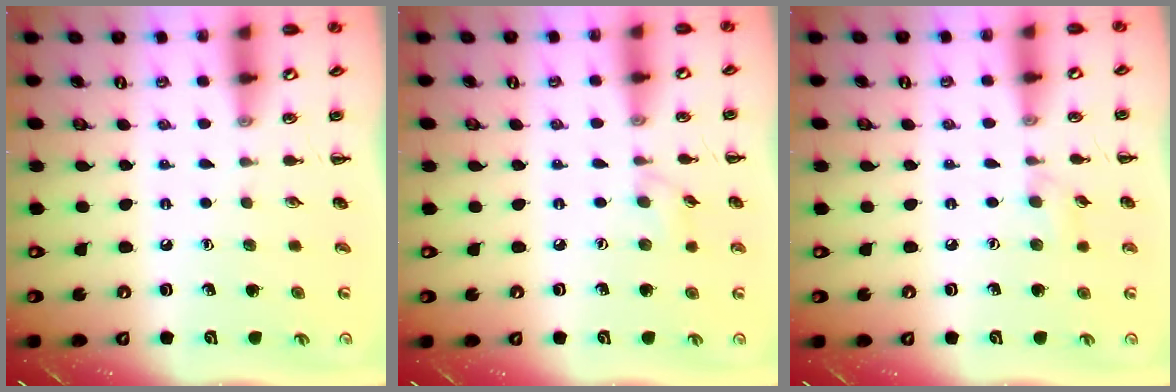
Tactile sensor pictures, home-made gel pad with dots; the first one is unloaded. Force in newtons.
{"total": 4.8, "press": 4.4, "slide": 1.9}
{"total": 6.1, "press": 5.7, "slide": 2.2}